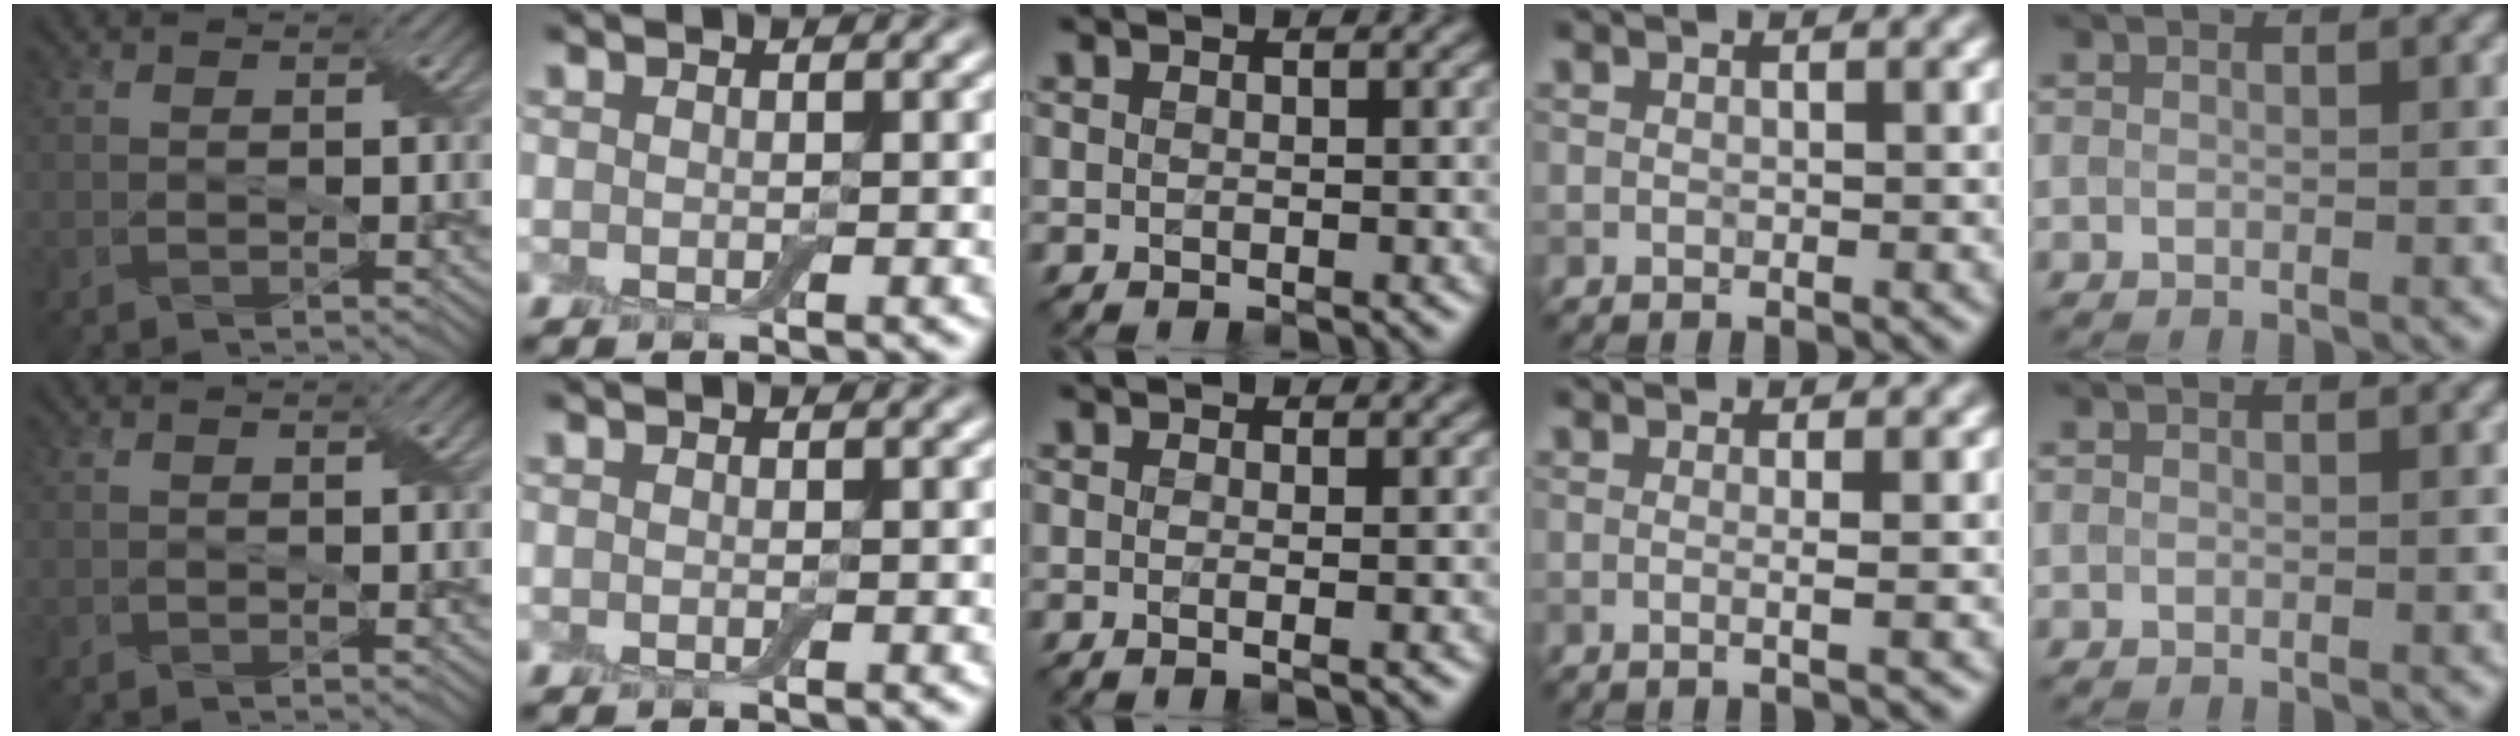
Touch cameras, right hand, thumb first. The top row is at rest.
{"thumb": {"total": 0.5, "force": [0.2, -0.4, 0.2], "torque": [-0.004, -0.003, 0.009]}, "middle": {"total": 1.8, "force": [0.1, 0.8, 1.6], "torque": [-0.016, -0.006, -0.020]}, "ring": {"total": 2.5, "force": [0.5, 1.2, 2.2], "torque": [-0.015, -0.003, -0.023]}}